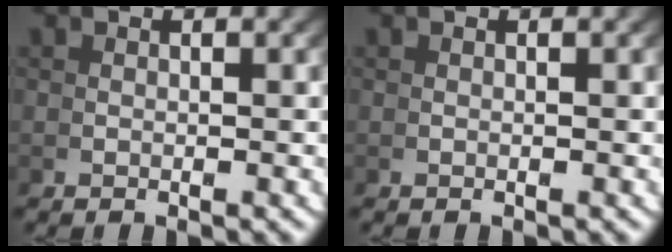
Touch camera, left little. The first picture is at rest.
{"total": 0.0}